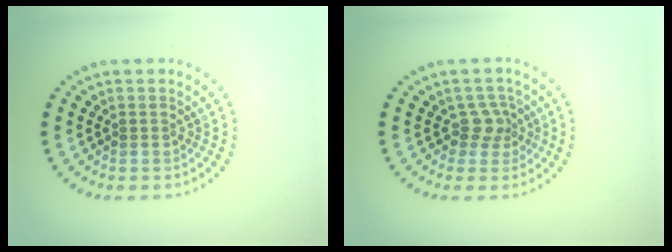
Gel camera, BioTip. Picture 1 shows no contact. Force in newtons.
{"total": 1.9, "press": 1.3, "slide": 1.4}